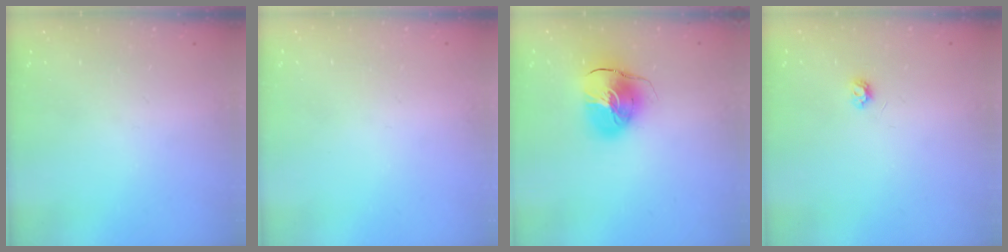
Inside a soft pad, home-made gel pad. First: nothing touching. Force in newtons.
{"total": 0.7, "press": 0.7, "slide": 0.3}
{"total": 11.9, "press": 11.7, "slide": 1.8}
{"total": 3.9, "press": 3.8, "slide": 0.6}